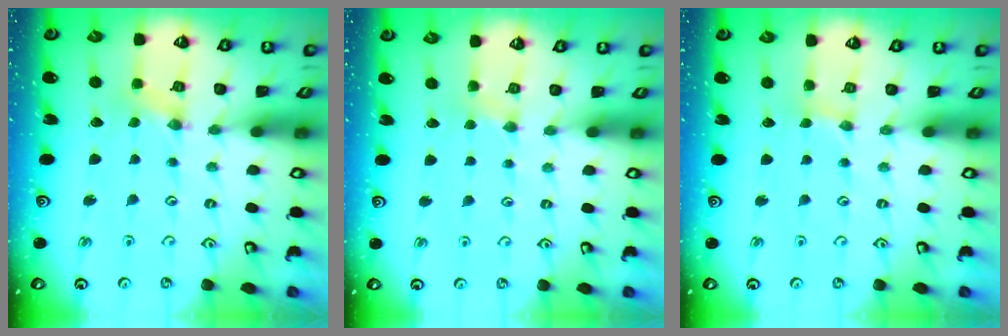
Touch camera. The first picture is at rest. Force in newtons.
{"total": 2.4, "press": 2.3, "slide": 0.3}
{"total": 1.3, "press": 1.2, "slide": 0.3}